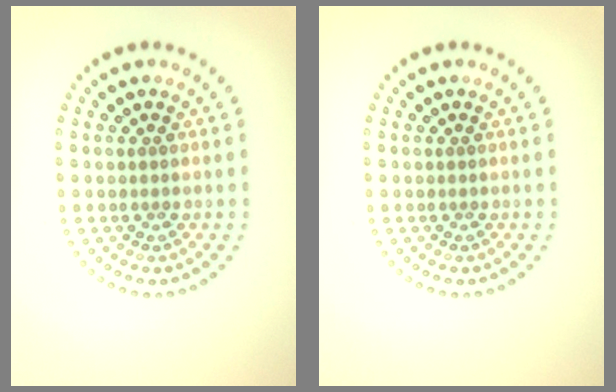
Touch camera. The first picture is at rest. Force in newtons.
{"total": 0.0}